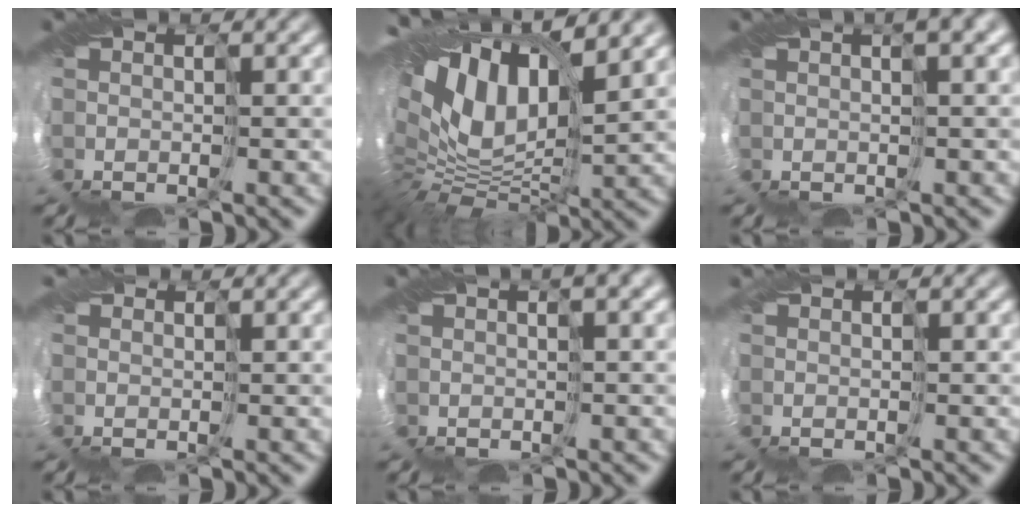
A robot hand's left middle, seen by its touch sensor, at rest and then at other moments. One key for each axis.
{"total": 16.4, "fx": 3.9, "fy": 9.6, "fz": 12.7, "tx": -0.246, "ty": -0.002, "tz": 0.080}
{"total": 4.1, "fx": 2.3, "fy": 0.9, "fz": 3.3, "tx": -0.045, "ty": 0.015, "tz": 0.023}
{"total": 1.0, "fx": 1.0, "fy": 0.3, "fz": -0.1, "tx": 0.001, "ty": -0.001, "tz": 0.008}
{"total": 3.5, "fx": 1.9, "fy": 0.8, "fz": 2.8, "tx": -0.036, "ty": 0.013, "tz": 0.018}
{"total": 0.6, "fx": 0.6, "fy": -0.3, "fz": -0.1, "tx": 0.000, "ty": 0.004, "tz": 0.008}